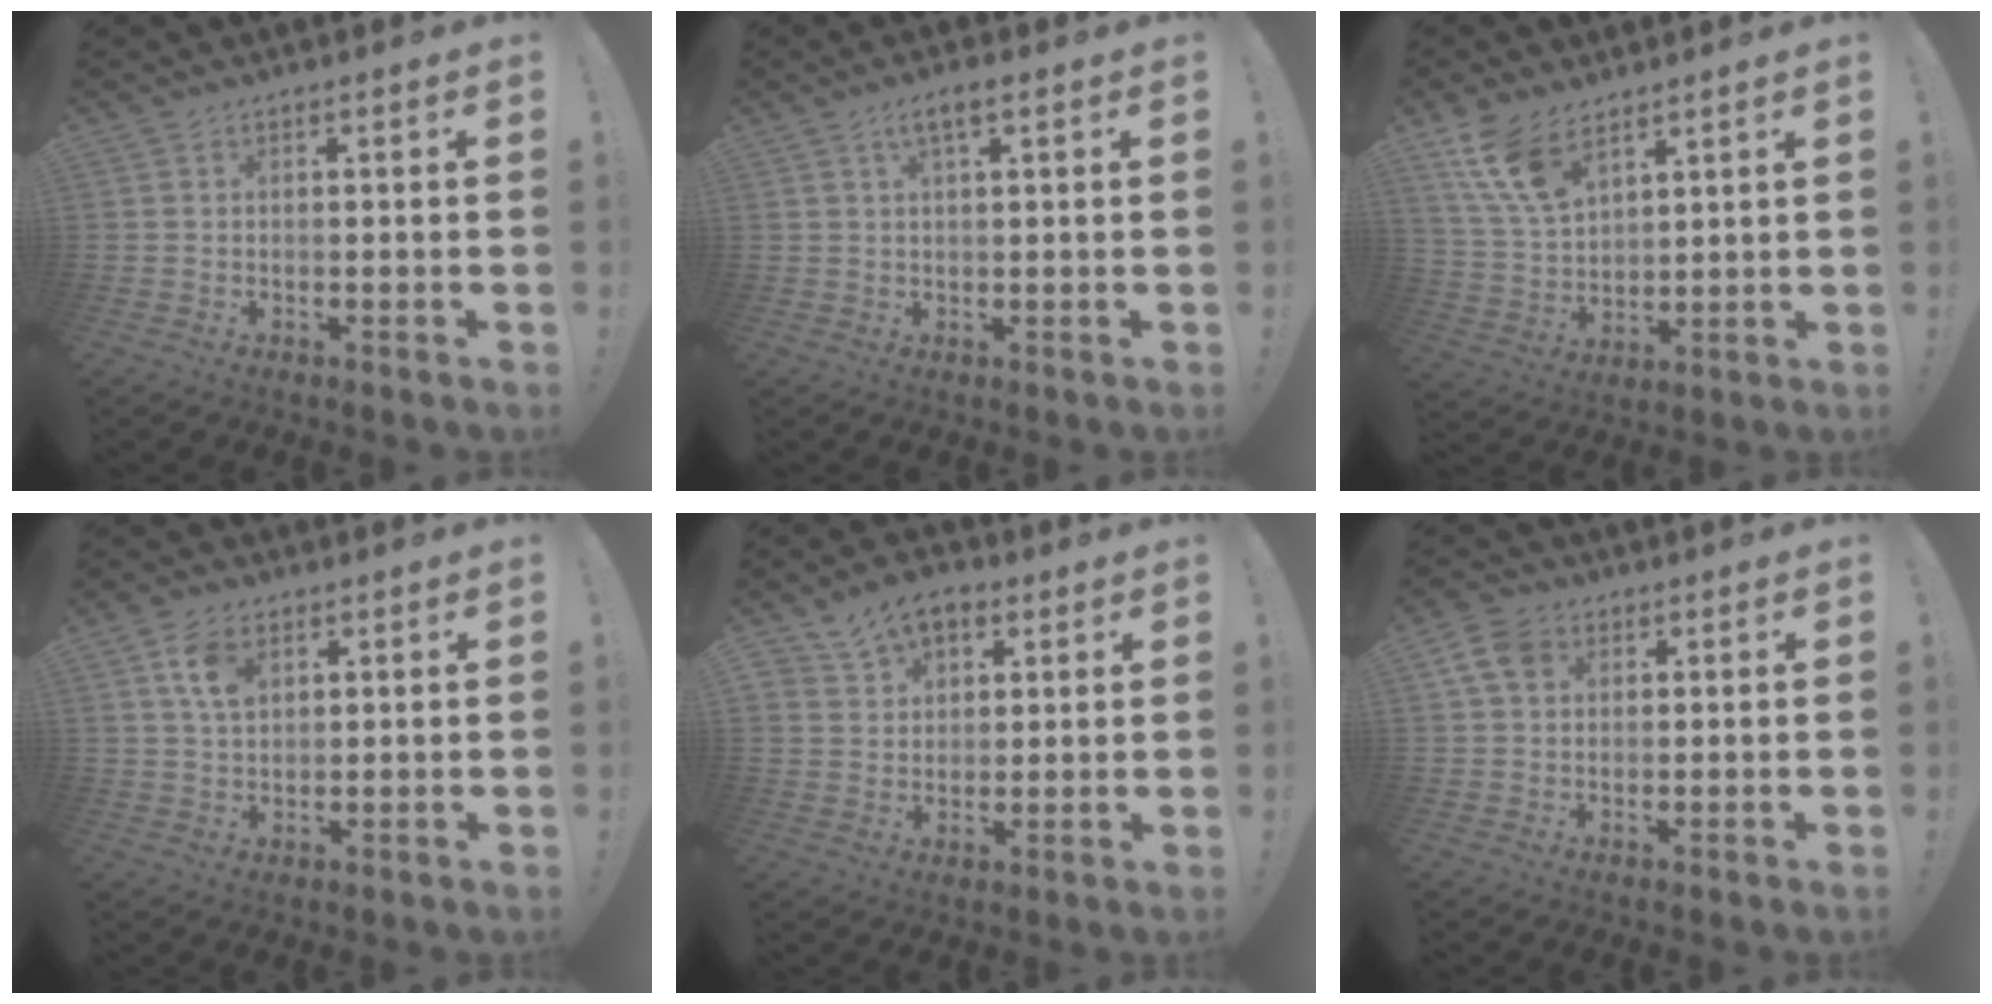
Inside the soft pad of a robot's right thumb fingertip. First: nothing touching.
{"total": 4.0, "force": [1.8, 1.0, 3.5], "torque": [-0.055, -0.003, 0.027]}
{"total": 11.9, "force": [8.0, 5.8, 6.7], "torque": [-0.135, -0.039, 0.155]}
{"total": 8.0, "force": [3.5, 5.3, 4.8], "torque": [-0.082, -0.002, 0.067]}
{"total": 9.3, "force": [5.5, 6.6, 3.6], "torque": [-0.053, -0.025, 0.106]}
{"total": 7.8, "force": [2.9, 5.8, 4.2], "torque": [-0.080, 0.001, 0.060]}